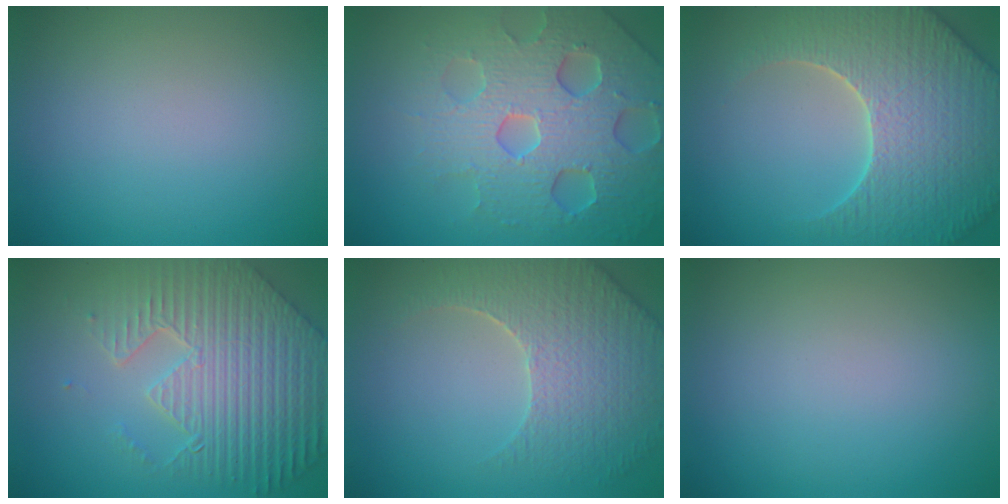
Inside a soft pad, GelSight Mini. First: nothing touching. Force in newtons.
{"total": 7.2, "press": 7.1, "slide": 1.4}
{"total": 7.7, "press": 7.4, "slide": 2.2}
{"total": 8.8, "press": 6.3, "slide": 6.1}
{"total": 5.1, "press": 4.6, "slide": 2.1}
{"total": 0.0}